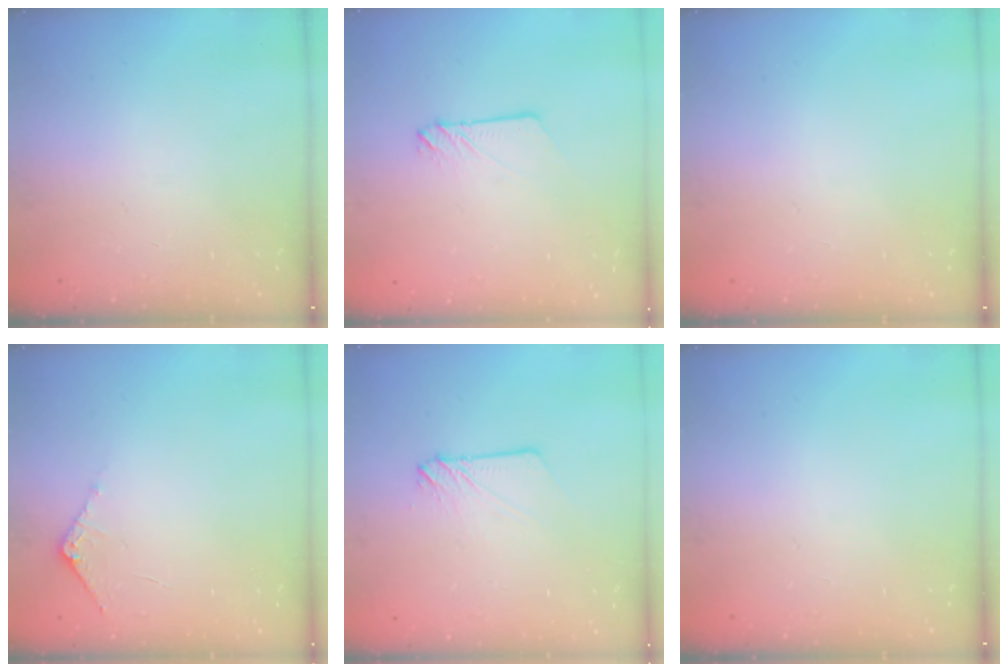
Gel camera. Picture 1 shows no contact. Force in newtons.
{"total": 2.3, "press": 2.3, "slide": 0.3}
{"total": 0.0}
{"total": 5.7, "press": 5.7, "slide": 0.6}
{"total": 4.1, "press": 4.1, "slide": 0.4}
{"total": 0.0}